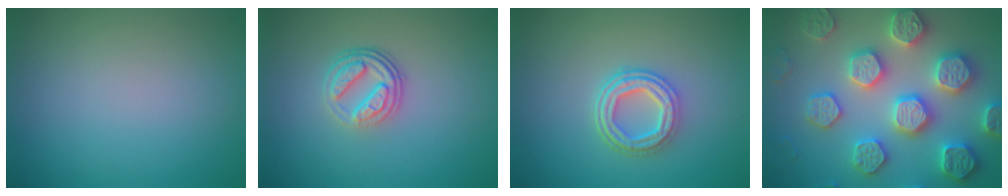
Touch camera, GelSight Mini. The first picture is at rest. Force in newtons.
{"total": 3.8, "press": 2.7, "slide": 2.7}
{"total": 4.5, "press": 3.4, "slide": 2.9}
{"total": 7.6, "press": 7.4, "slide": 1.7}